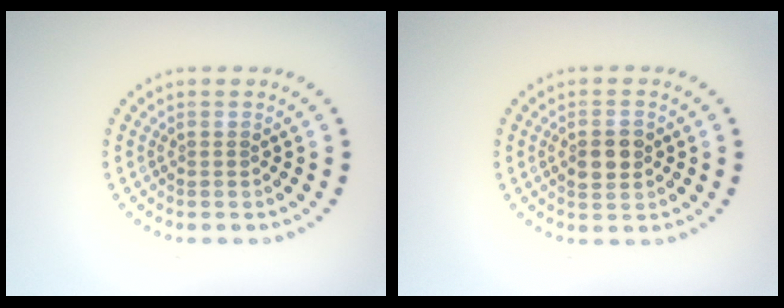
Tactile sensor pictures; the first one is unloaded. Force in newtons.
{"total": 2.9, "press": 2.9, "slide": 0.1}